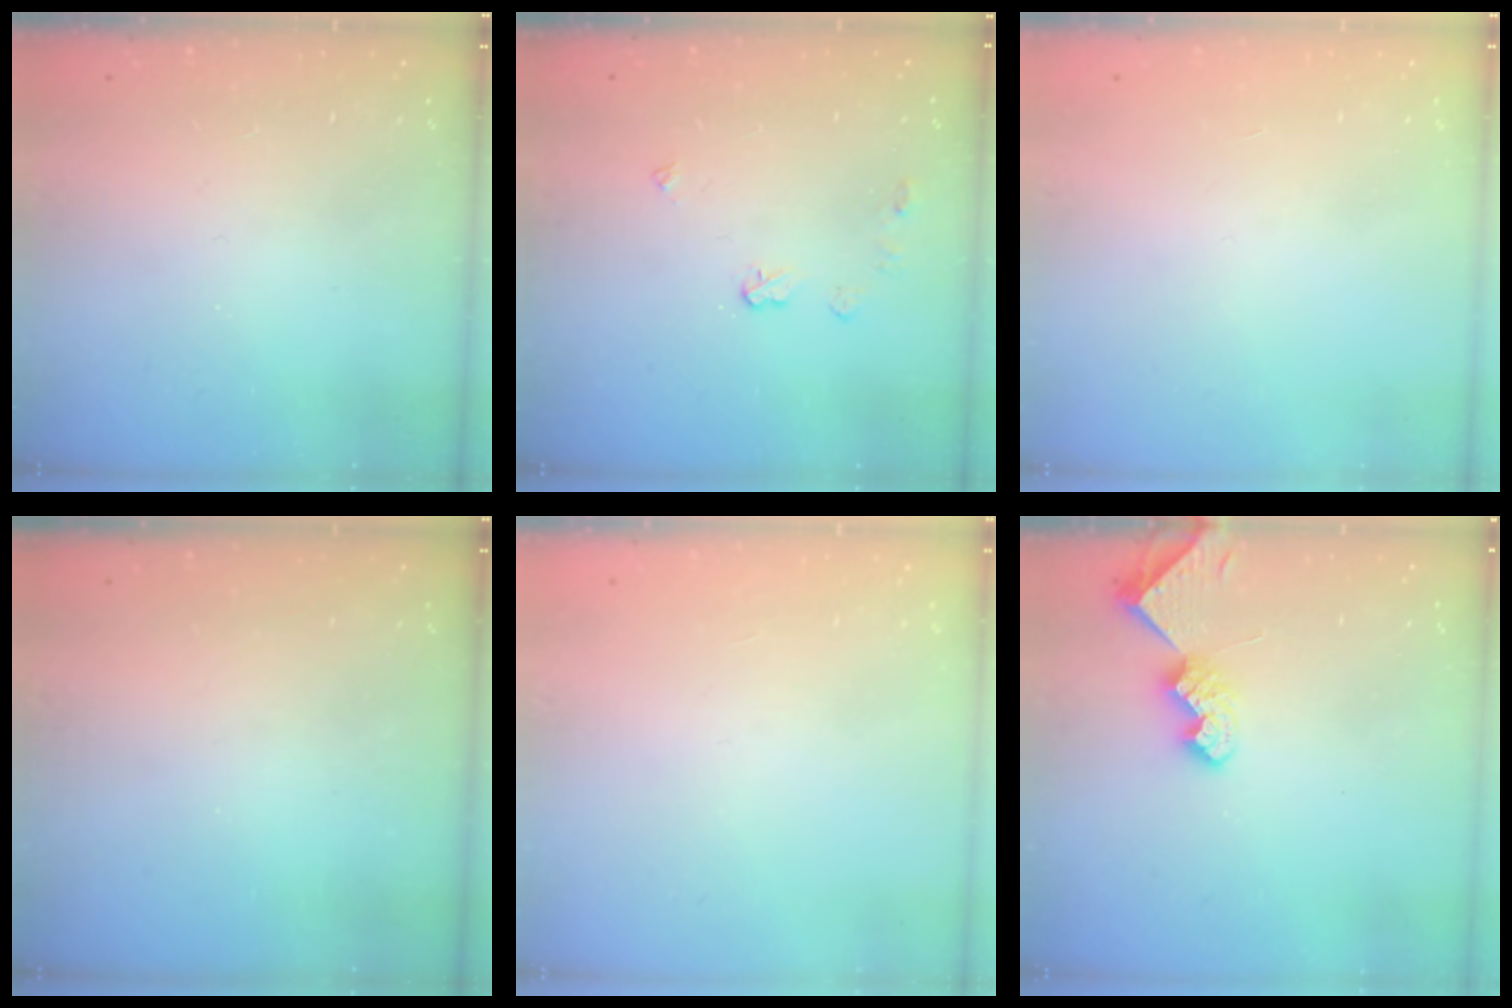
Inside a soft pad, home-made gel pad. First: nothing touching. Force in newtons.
{"total": 5.6, "press": 5.6, "slide": 0.2}
{"total": 0.0}
{"total": 0.0}
{"total": 0.0}
{"total": 7.5, "press": 7.5, "slide": 0.7}